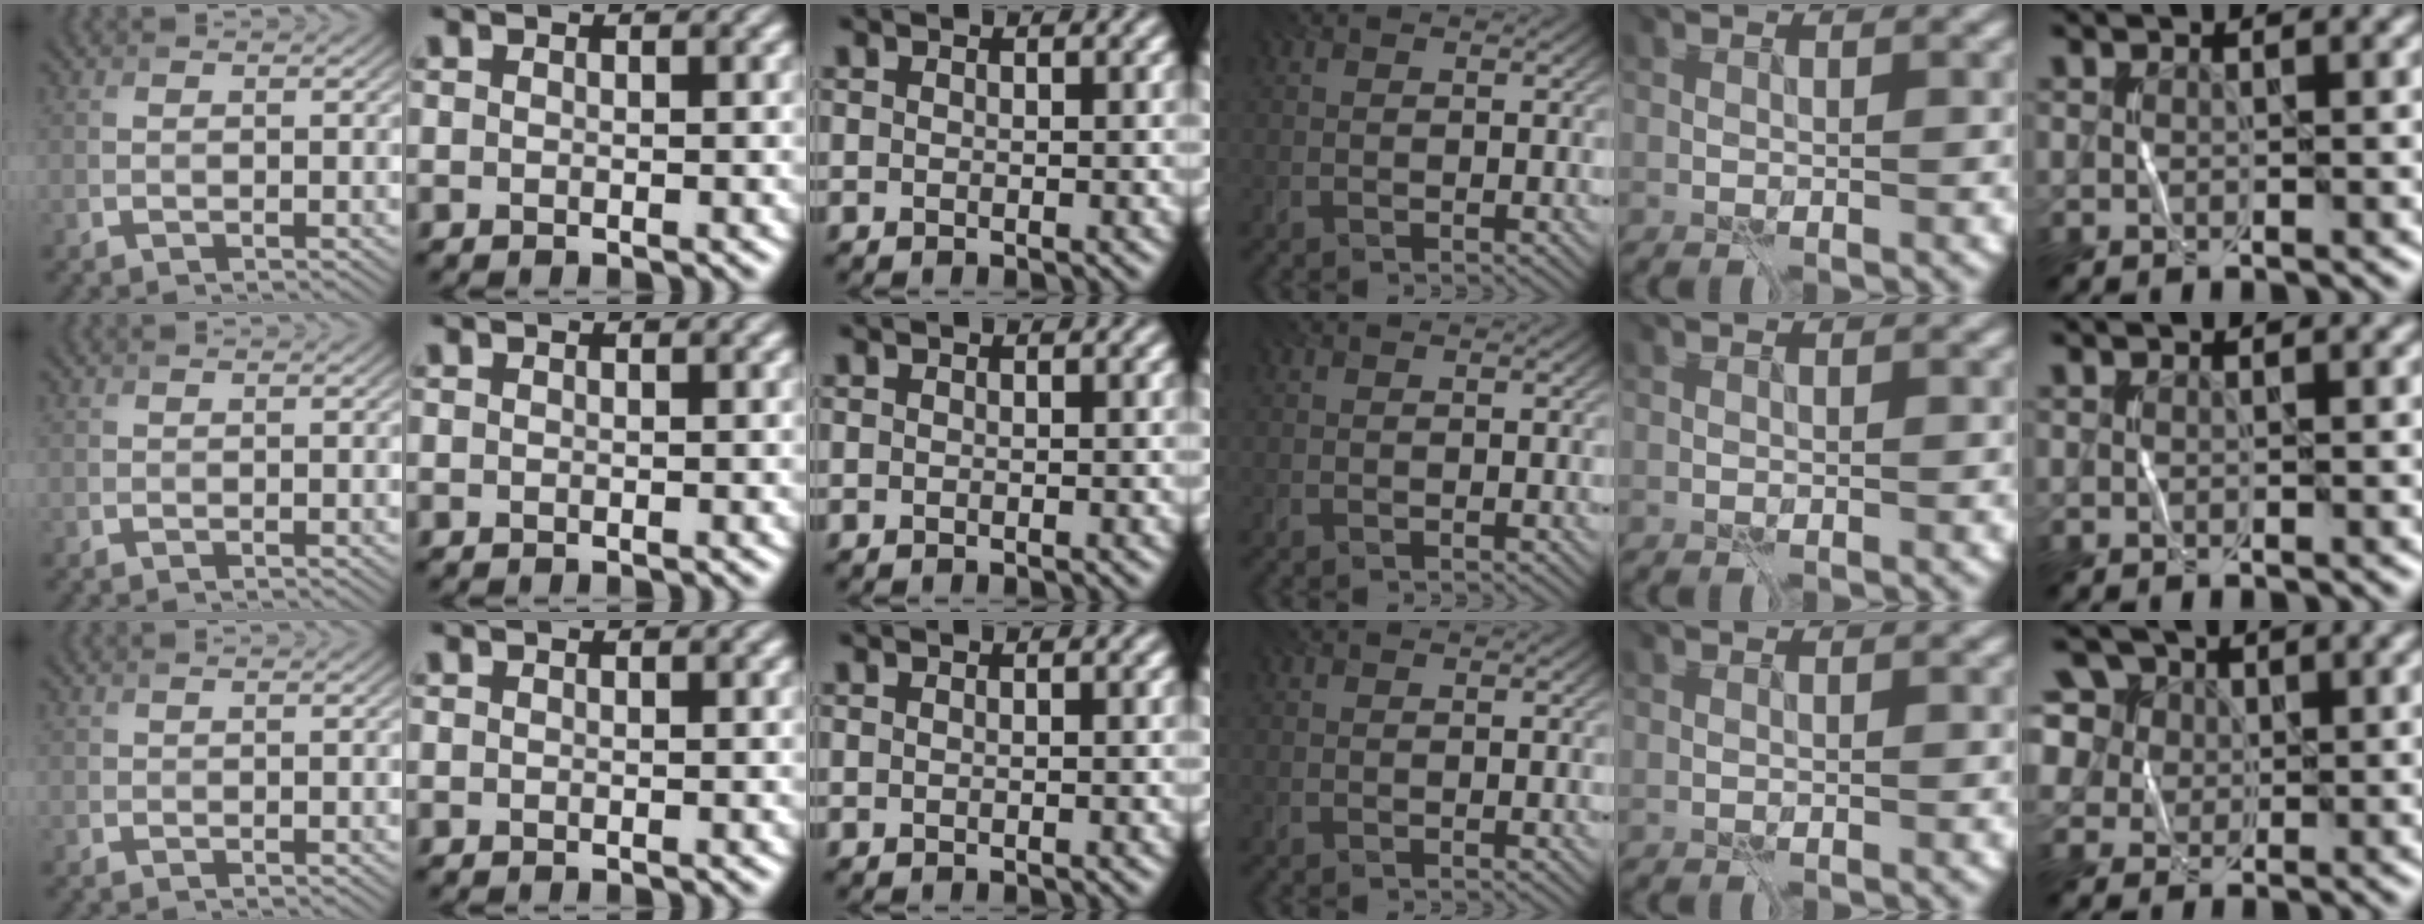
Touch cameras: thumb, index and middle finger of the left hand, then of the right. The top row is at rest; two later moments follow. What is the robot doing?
{"motion": "wrap", "object": "cellophane"}